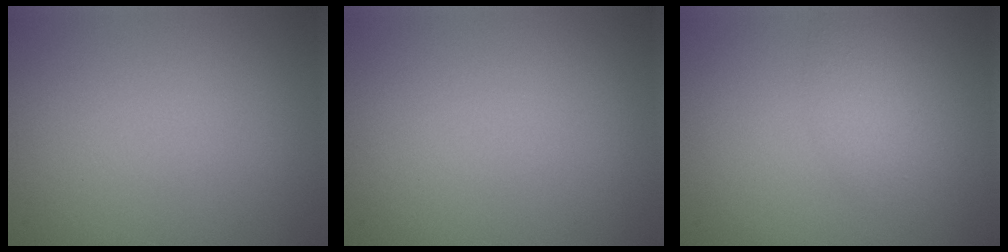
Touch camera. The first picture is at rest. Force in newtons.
{"total": 0.0}
{"total": 2.0, "press": 2.0, "slide": 0.1}